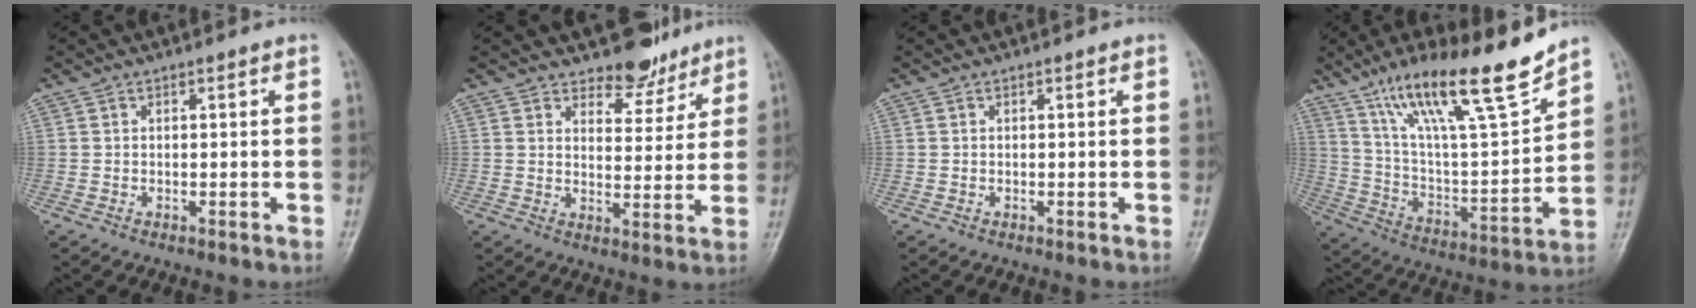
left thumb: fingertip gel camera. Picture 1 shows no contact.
{"total": 6.8, "force": [5.8, 3.3, 1.5], "torque": [0.009, -0.047, 0.088]}
{"total": 0.0}
{"total": 21.2, "force": [15.1, 3.4, 14.5], "torque": [-0.218, -0.069, 0.268]}